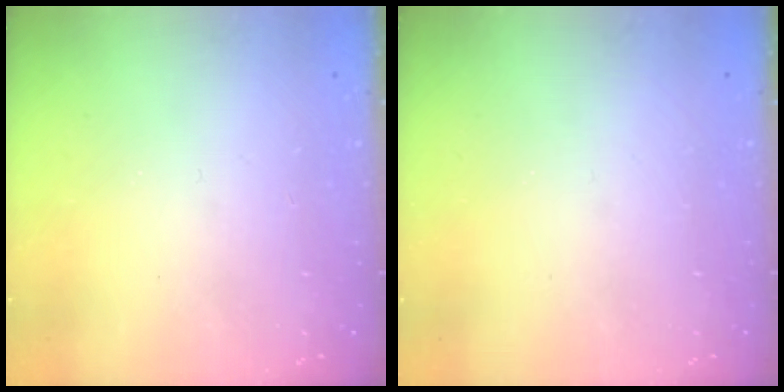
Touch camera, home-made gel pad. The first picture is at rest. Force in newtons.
{"total": 0.0}